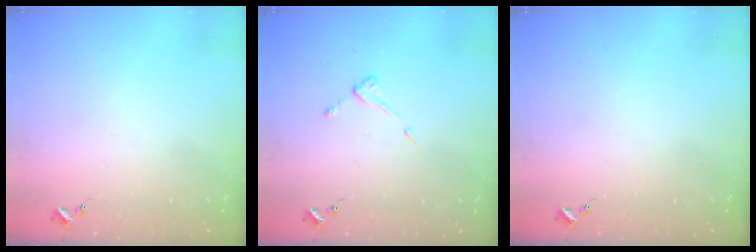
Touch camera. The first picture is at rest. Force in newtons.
{"total": 3.8, "press": 3.8, "slide": 0.3}
{"total": 0.0}